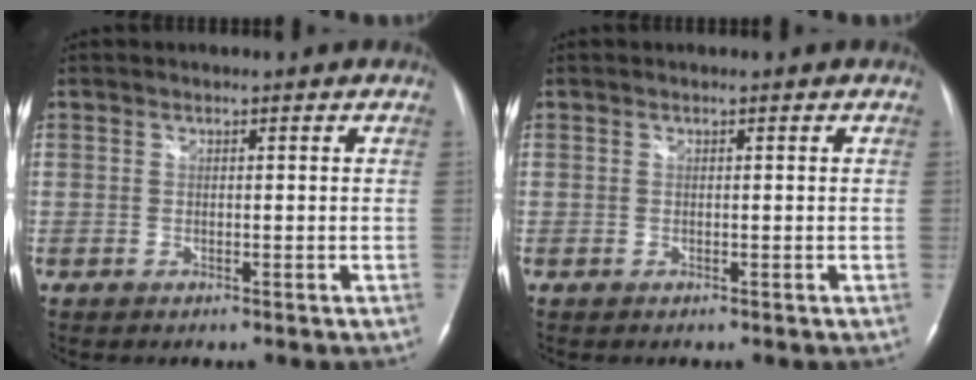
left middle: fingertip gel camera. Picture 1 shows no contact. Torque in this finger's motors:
{"motor_torque": [0.05, 0.01, -0.06, 0.01]}